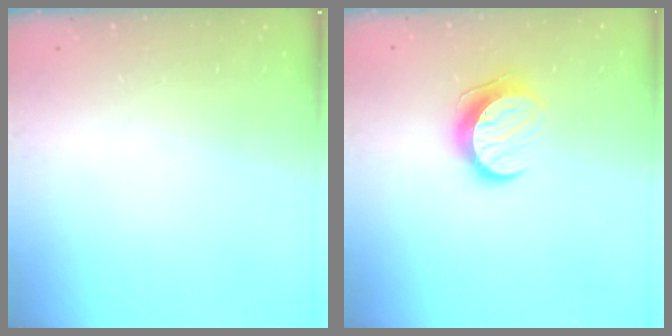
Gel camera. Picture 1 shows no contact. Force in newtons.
{"total": 9.6, "press": 9.6, "slide": 0.1}